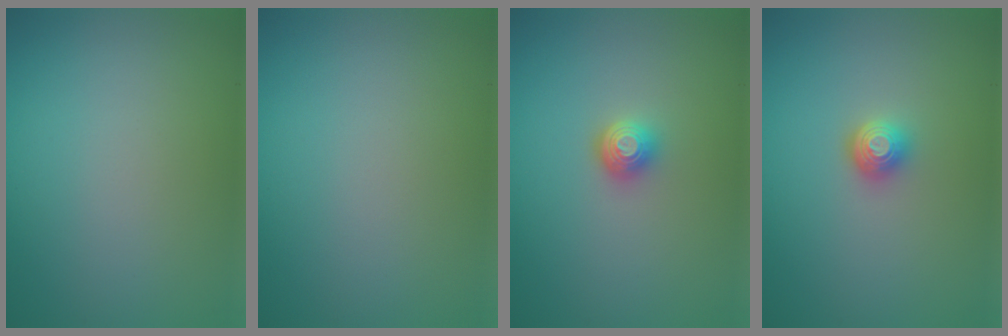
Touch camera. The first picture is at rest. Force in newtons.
{"total": 0.0}
{"total": 1.8, "press": 1.3, "slide": 1.2}
{"total": 1.8, "press": 1.3, "slide": 1.2}